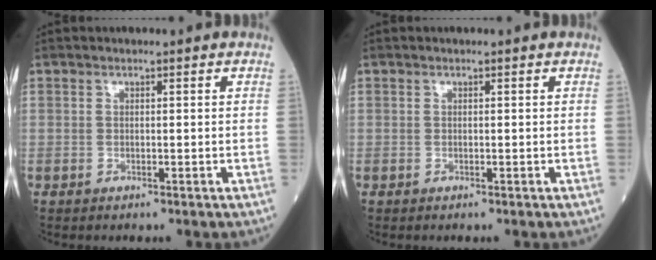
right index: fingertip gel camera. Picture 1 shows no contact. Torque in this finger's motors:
{"motor_torque": [0.00, 0.00, -0.01, -0.01]}